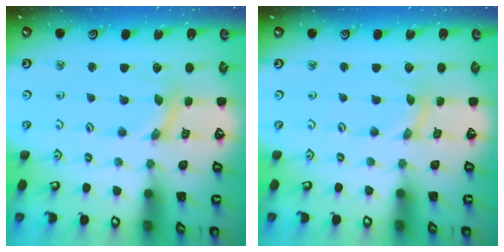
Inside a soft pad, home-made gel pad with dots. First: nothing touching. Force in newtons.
{"total": 0.0}